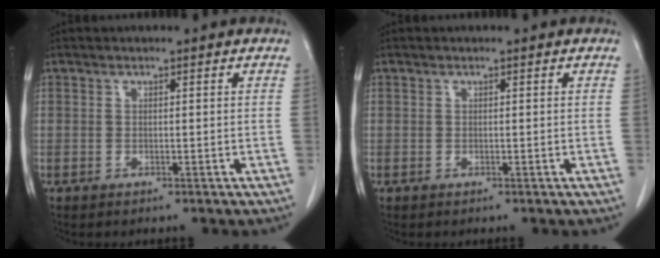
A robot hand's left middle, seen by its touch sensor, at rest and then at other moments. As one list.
[{"total": 0.0}]